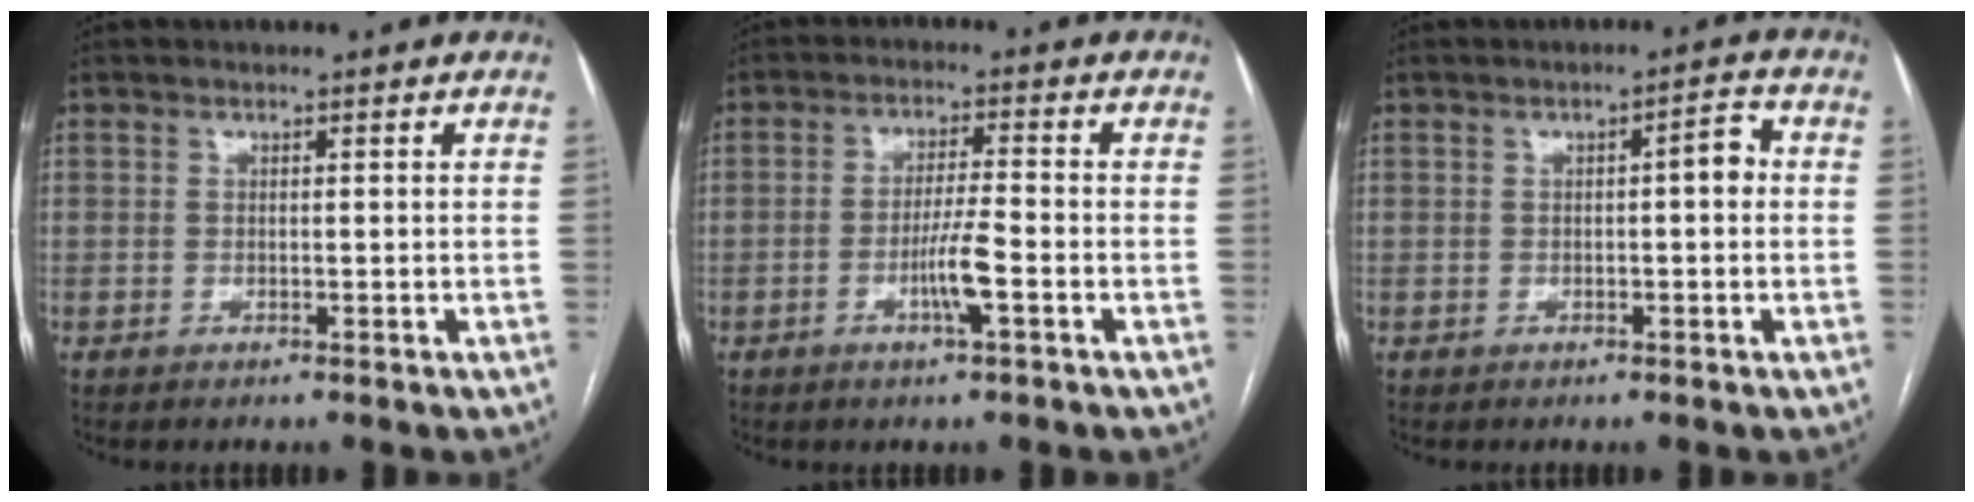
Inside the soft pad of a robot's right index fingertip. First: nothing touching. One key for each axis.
{"total": 5.3, "fx": -1.9, "fy": -0.1, "fz": 4.9, "tx": -0.093, "ty": -0.007, "tz": -0.038}
{"total": 2.9, "fx": 0.2, "fy": 0.7, "fz": 2.8, "tx": -0.035, "ty": 0.011, "tz": 0.002}